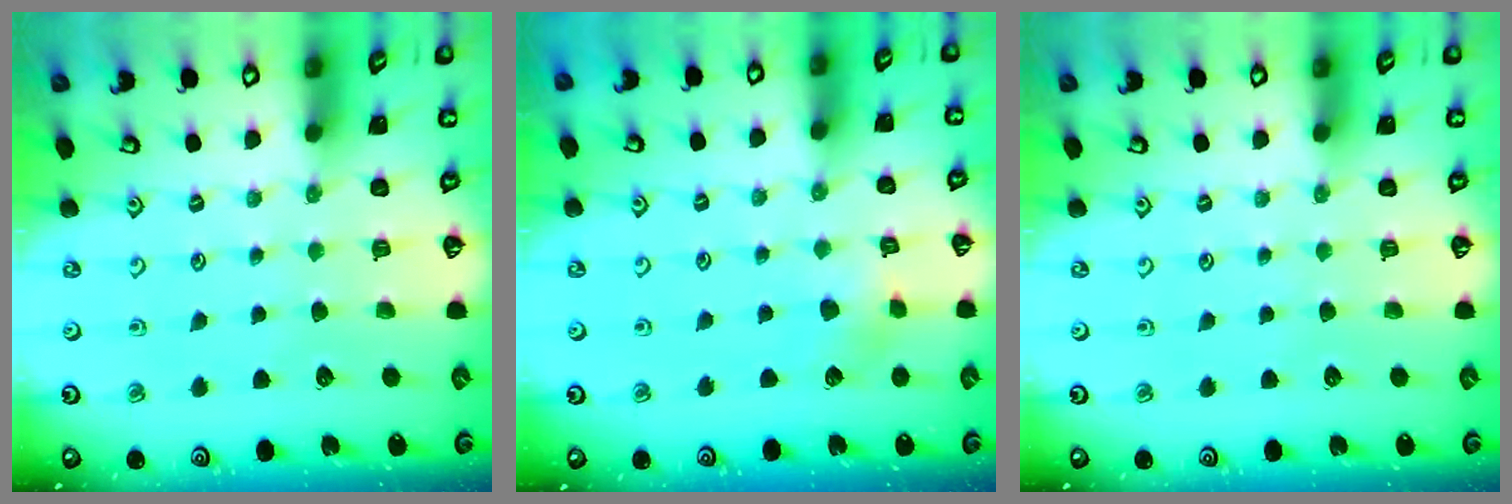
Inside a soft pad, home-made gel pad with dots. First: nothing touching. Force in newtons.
{"total": 4.0, "press": 4.0, "slide": 0.5}
{"total": 0.0}